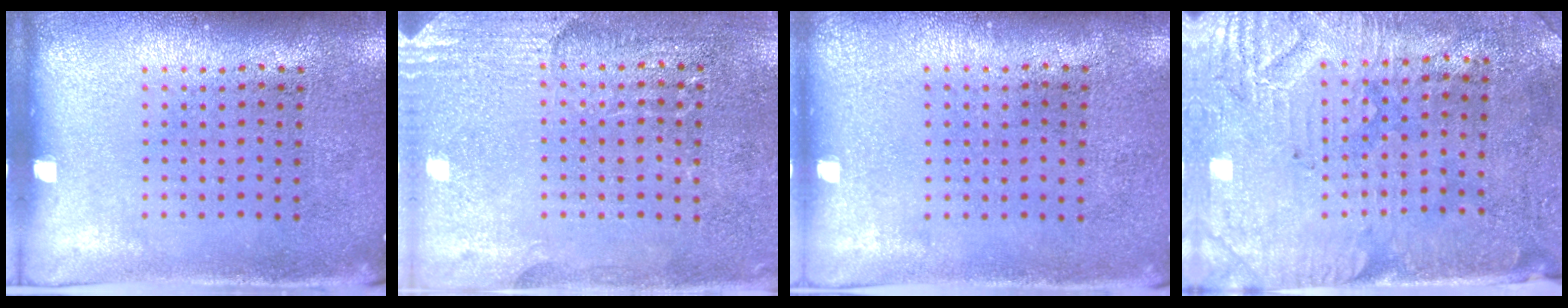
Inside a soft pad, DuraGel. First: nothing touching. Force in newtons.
{"total": 2.8, "press": 2.7, "slide": 0.8}
{"total": 0.0}
{"total": 3.1, "press": 2.6, "slide": 1.5}